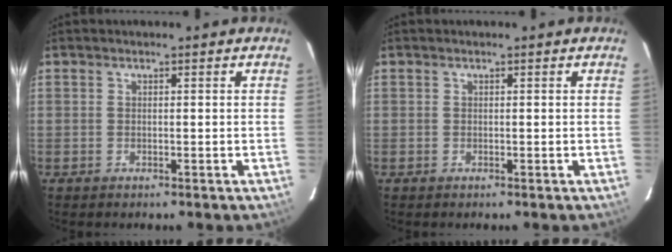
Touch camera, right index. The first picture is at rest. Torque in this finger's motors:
{"motor_torque": [0.36, -0.12, 0.02, 0.01]}